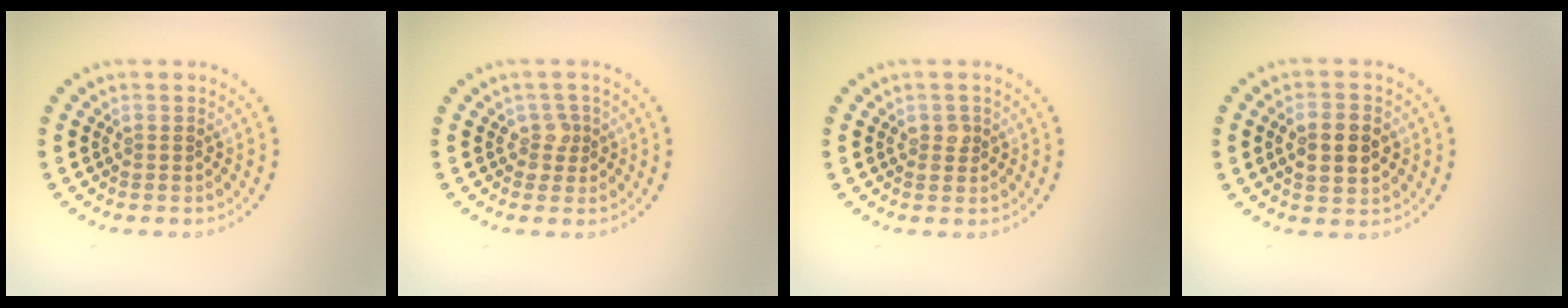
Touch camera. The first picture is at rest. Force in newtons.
{"total": 1.5, "press": 1.2, "slide": 0.9}
{"total": 1.1, "press": 1.1, "slide": 0.1}
{"total": 3.7, "press": 3.7, "slide": 0.1}